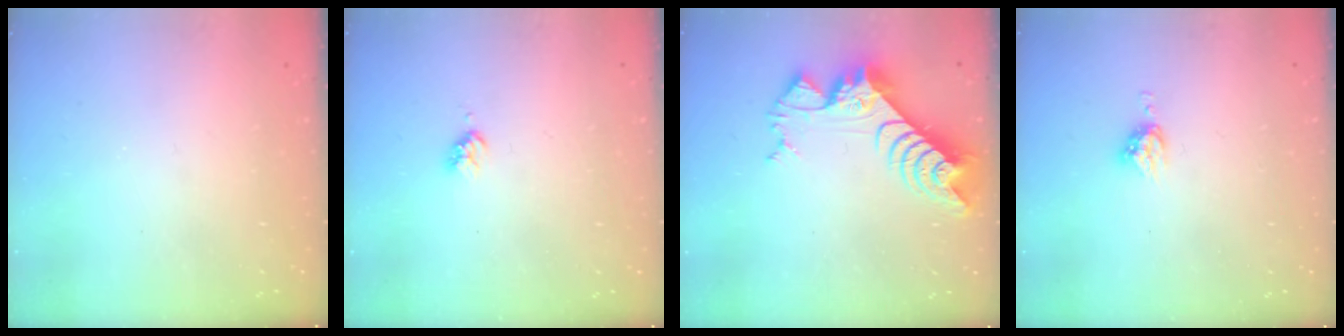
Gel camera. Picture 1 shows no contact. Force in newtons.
{"total": 3.2, "press": 3.2, "slide": 0.4}
{"total": 10.6, "press": 10.6, "slide": 0.9}
{"total": 5.1, "press": 5.1, "slide": 0.7}